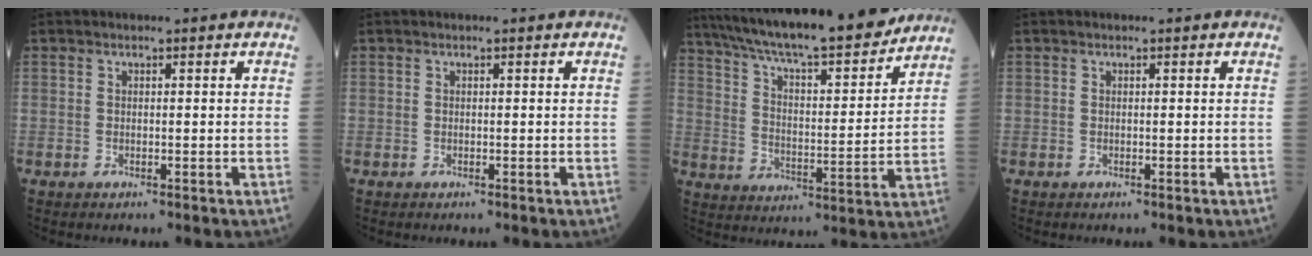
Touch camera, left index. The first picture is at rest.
{"total": 0.0}
{"total": 23.5, "force": [20.3, 2.9, 11.4], "torque": [-0.196, 0.003, 0.304]}
{"total": 0.0}